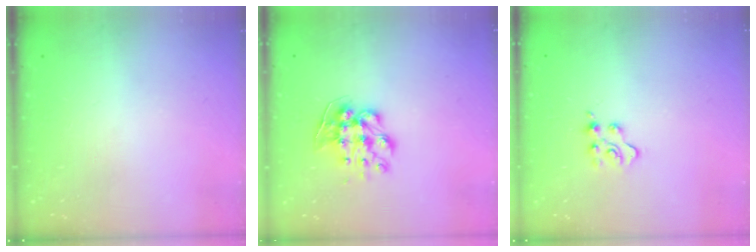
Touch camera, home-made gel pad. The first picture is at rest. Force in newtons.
{"total": 10.0, "press": 9.9, "slide": 0.6}
{"total": 3.9, "press": 3.9, "slide": 0.5}